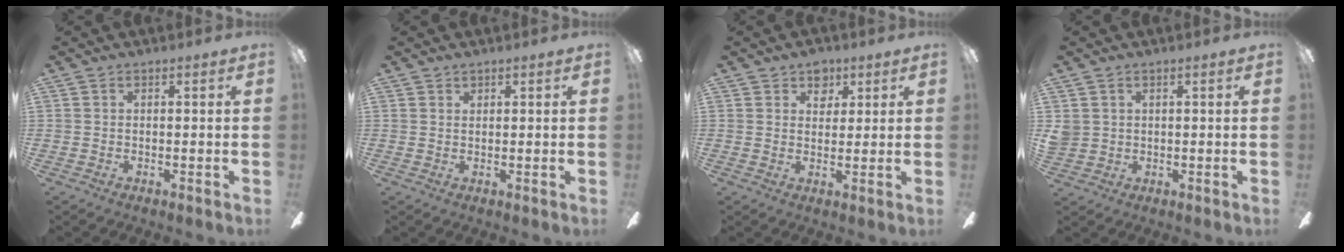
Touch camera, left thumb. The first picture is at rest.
{"total": 1.0, "force": [0.9, 0.4, 0.0], "torque": [-0.001, -0.001, 0.017]}
{"total": 5.1, "force": [3.5, 3.4, 1.6], "torque": [-0.011, -0.011, 0.059]}
{"total": 2.9, "force": [1.2, 2.6, 0.4], "torque": [-0.013, 0.006, 0.024]}